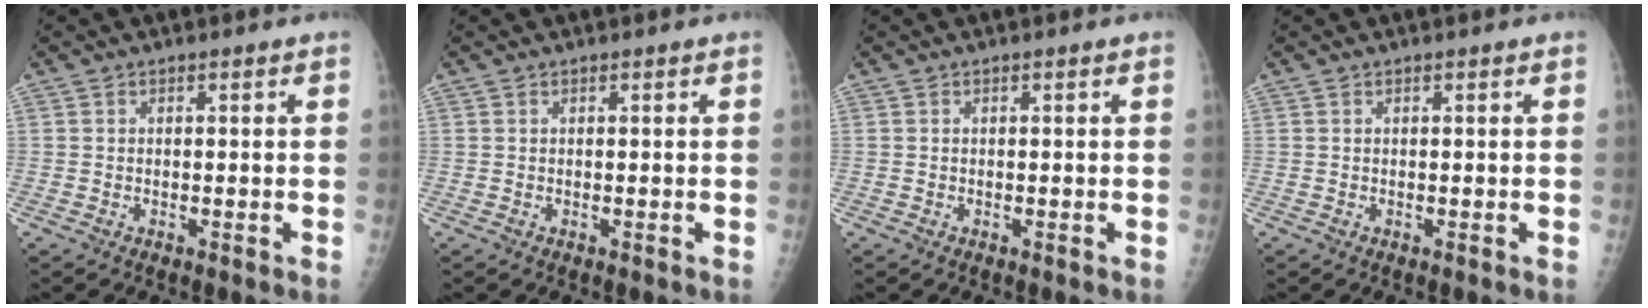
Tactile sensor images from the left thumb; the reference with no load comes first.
{"total": 0.0}
{"total": 0.0}
{"total": 0.0}